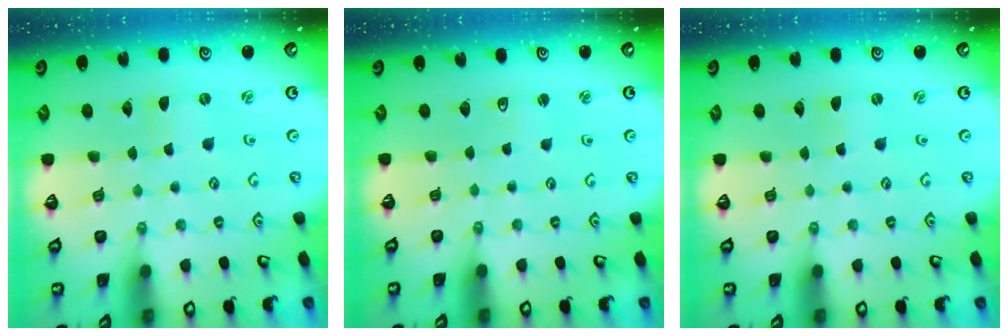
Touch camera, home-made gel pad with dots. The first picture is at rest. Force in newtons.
{"total": 2.2, "press": 2.1, "slide": 0.6}
{"total": 0.0}